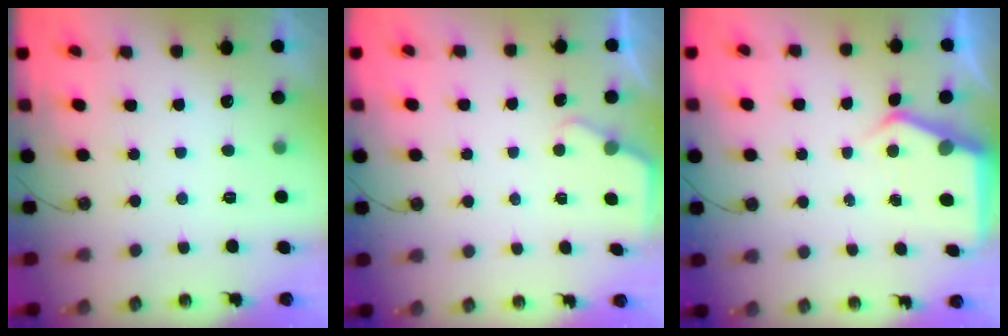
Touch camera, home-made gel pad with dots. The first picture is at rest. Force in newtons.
{"total": 2.1, "press": 2.0, "slide": 0.4}
{"total": 4.3, "press": 4.2, "slide": 0.6}